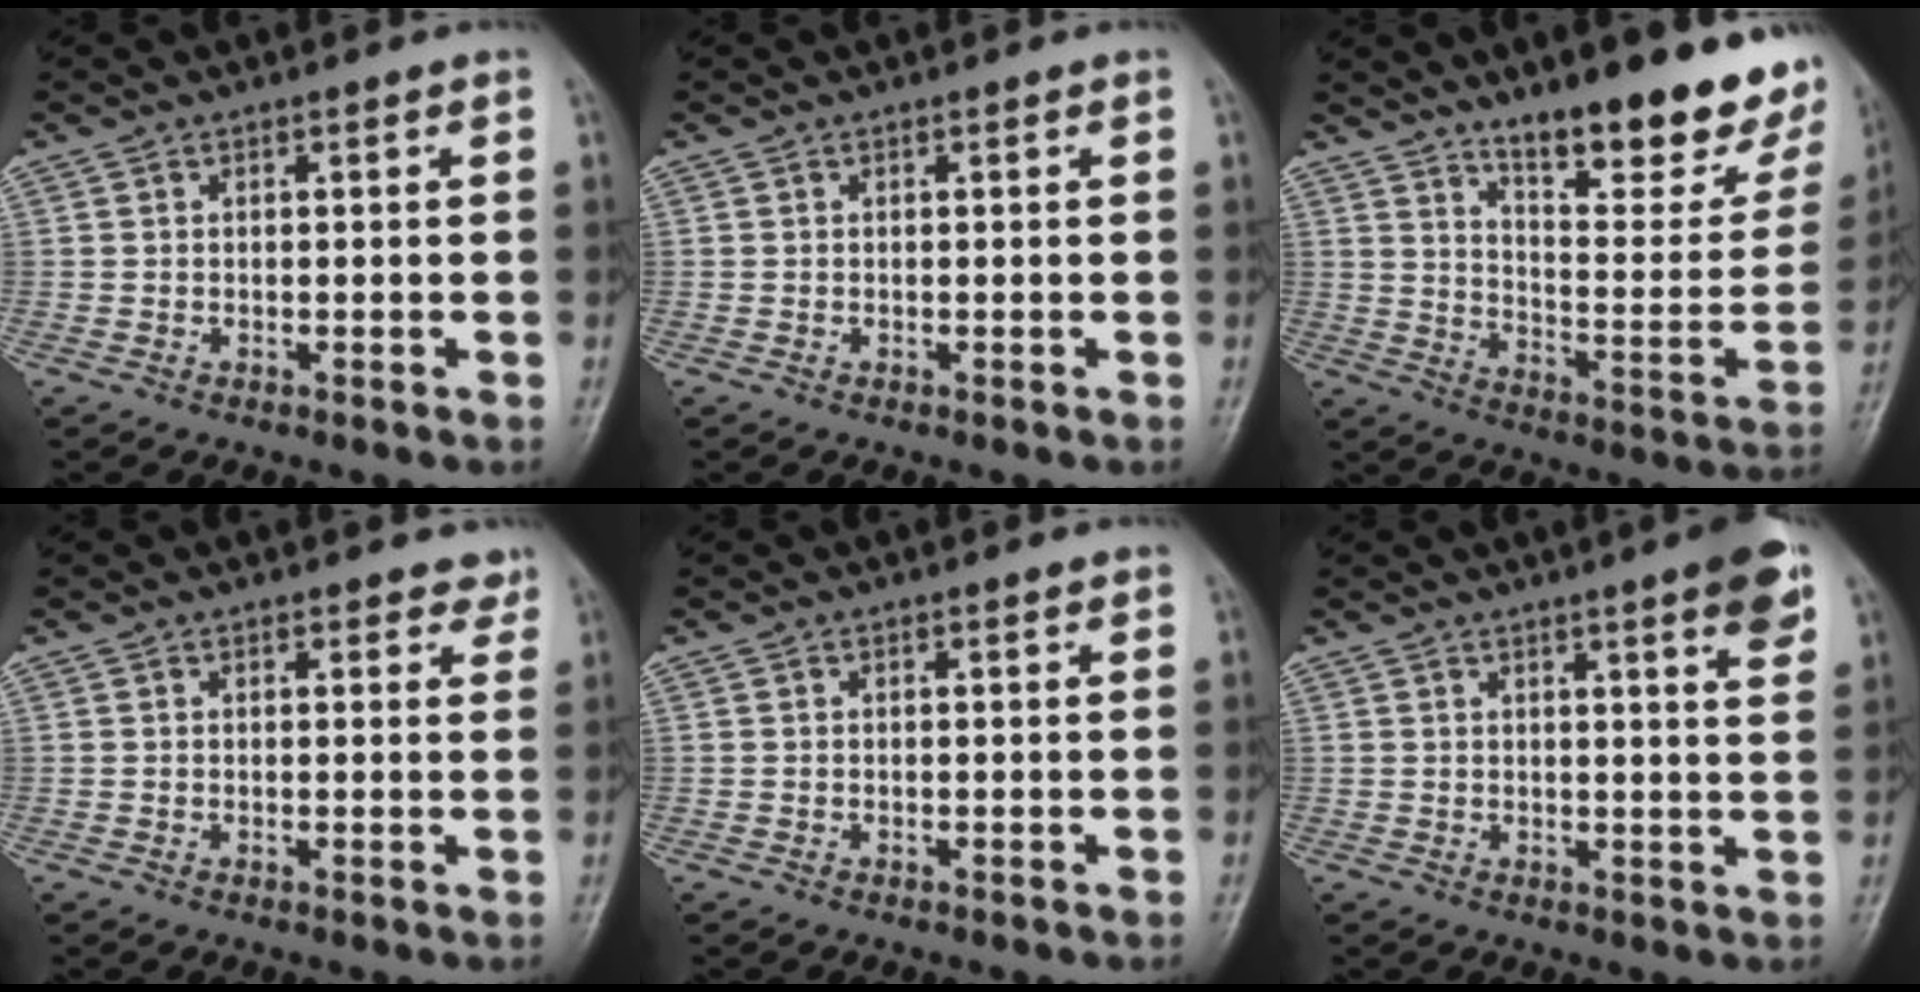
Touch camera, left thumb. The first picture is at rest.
{"total": 0.0}
{"total": 22.5, "force": [15.8, 6.4, 14.7], "torque": [-0.161, -0.101, 0.231]}
{"total": 3.3, "force": [2.8, 1.5, 0.8], "torque": [0.021, -0.012, 0.022]}
{"total": 0.6, "force": [0.5, 0.1, 0.4], "torque": [-0.006, -0.001, 0.007]}
{"total": 7.2, "force": [4.3, 0.8, 5.7], "torque": [-0.065, -0.017, 0.053]}